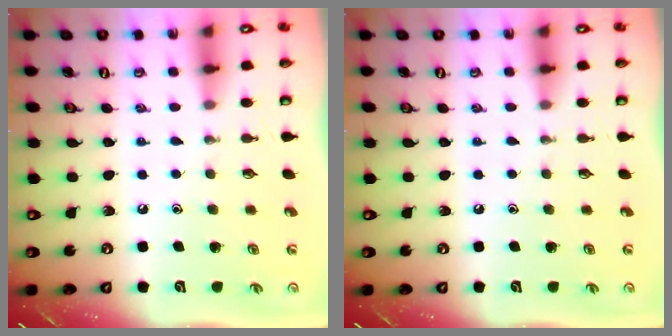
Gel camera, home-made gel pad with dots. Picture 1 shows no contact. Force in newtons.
{"total": 0.0}